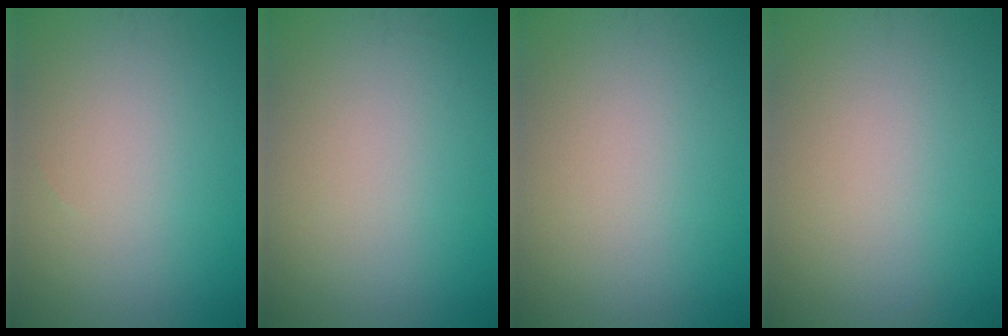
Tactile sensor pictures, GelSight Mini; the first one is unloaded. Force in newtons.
{"total": 0.0}
{"total": 0.0}
{"total": 0.0}